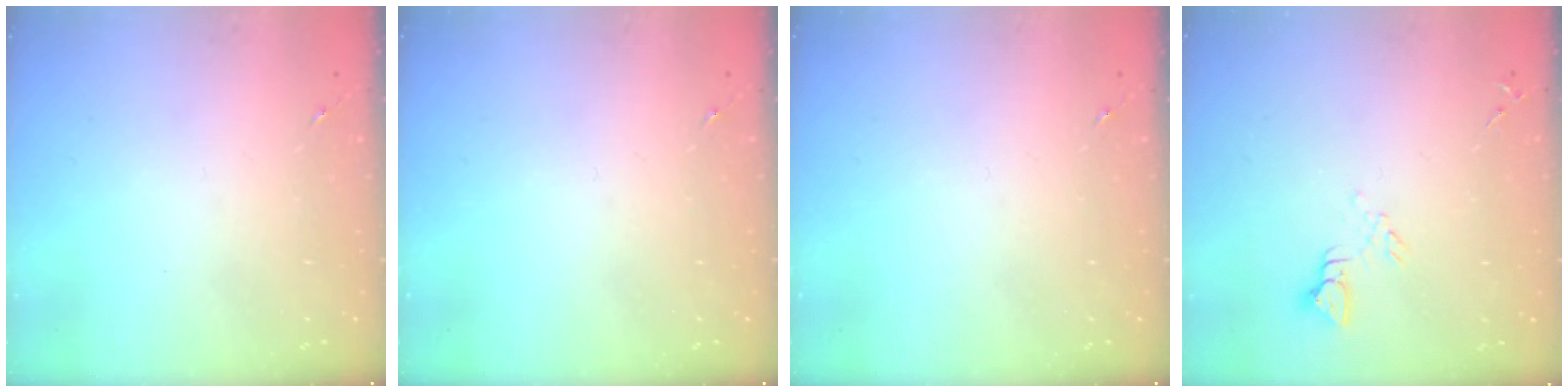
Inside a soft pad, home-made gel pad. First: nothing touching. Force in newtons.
{"total": 0.0}
{"total": 0.0}
{"total": 5.1, "press": 5.1, "slide": 0.4}